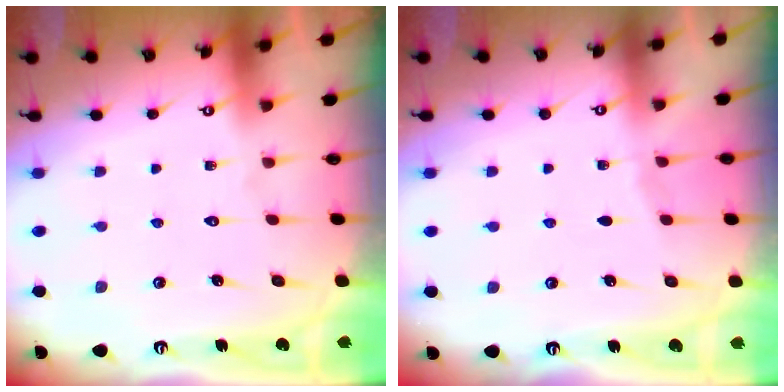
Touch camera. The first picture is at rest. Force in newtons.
{"total": 3.5, "press": 2.8, "slide": 2.2}